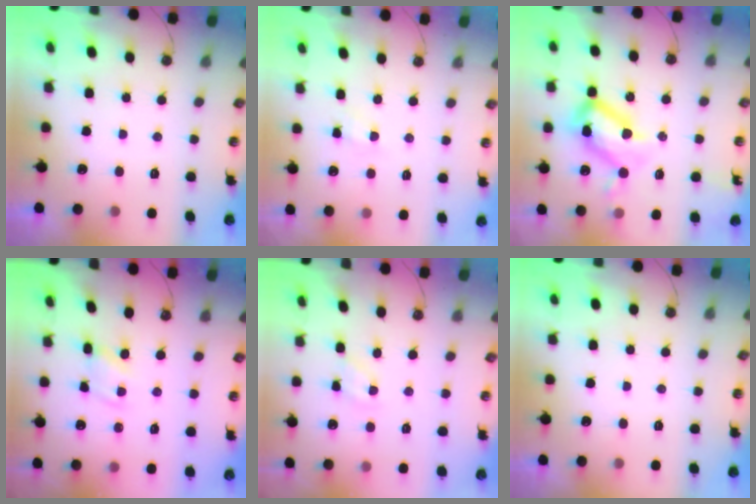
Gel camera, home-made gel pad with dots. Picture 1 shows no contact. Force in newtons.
{"total": 5.3, "press": 5.3, "slide": 0.6}
{"total": 20.9, "press": 20.8, "slide": 2.0}
{"total": 1.4, "press": 1.4, "slide": 0.1}
{"total": 3.4, "press": 3.4, "slide": 0.2}
{"total": 0.0}